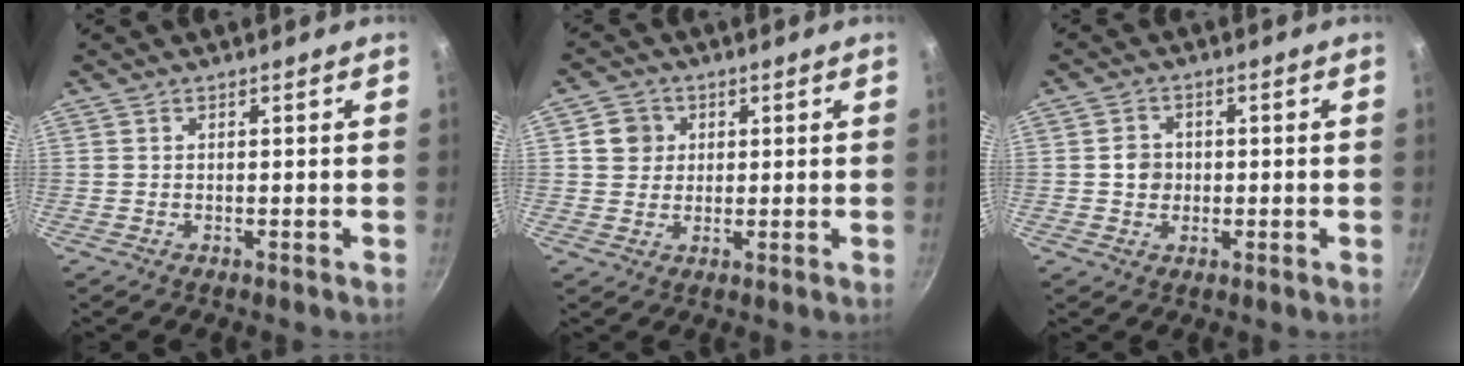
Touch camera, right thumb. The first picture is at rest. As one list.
[{"total": 4.9, "force": [1.2, 4.5, 1.3], "torque": [0.008, 0.005, 0.016]}, {"total": 3.9, "force": [-0.1, 3.6, 1.5], "torque": [-0.004, 0.007, -0.005]}]